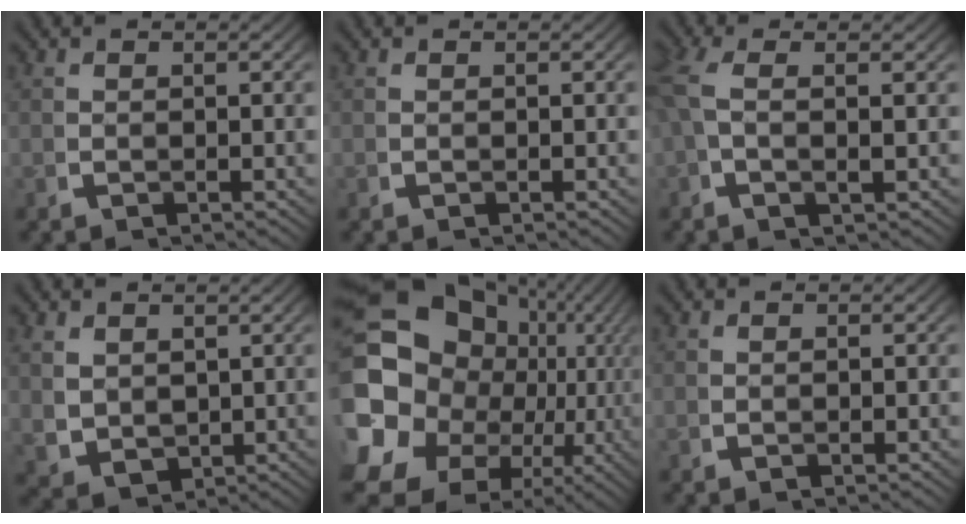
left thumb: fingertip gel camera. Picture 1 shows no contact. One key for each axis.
{"total": 0.0}
{"total": 3.1, "fx": 0.8, "fy": 0.8, "fz": 2.9, "tx": -0.074, "ty": -0.001, "tz": 0.017}
{"total": 3.8, "fx": 0.6, "fy": 3.1, "fz": 2.1, "tx": -0.059, "ty": -0.030, "tz": 0.035}
{"total": 21.5, "fx": -1.4, "fy": 16.4, "fz": 13.9, "tx": -0.264, "ty": -0.060, "tz": -0.009}
{"total": 0.0}